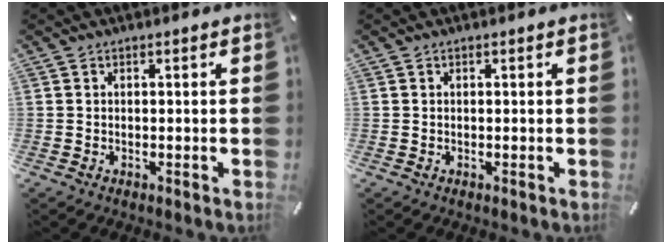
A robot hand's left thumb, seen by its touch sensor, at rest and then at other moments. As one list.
[{"total": 0.0}]